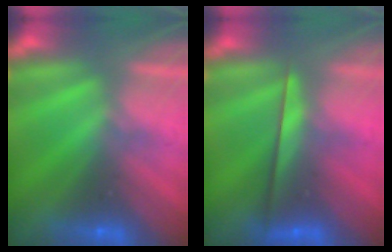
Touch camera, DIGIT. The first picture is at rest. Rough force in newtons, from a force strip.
{"total": 2.5}